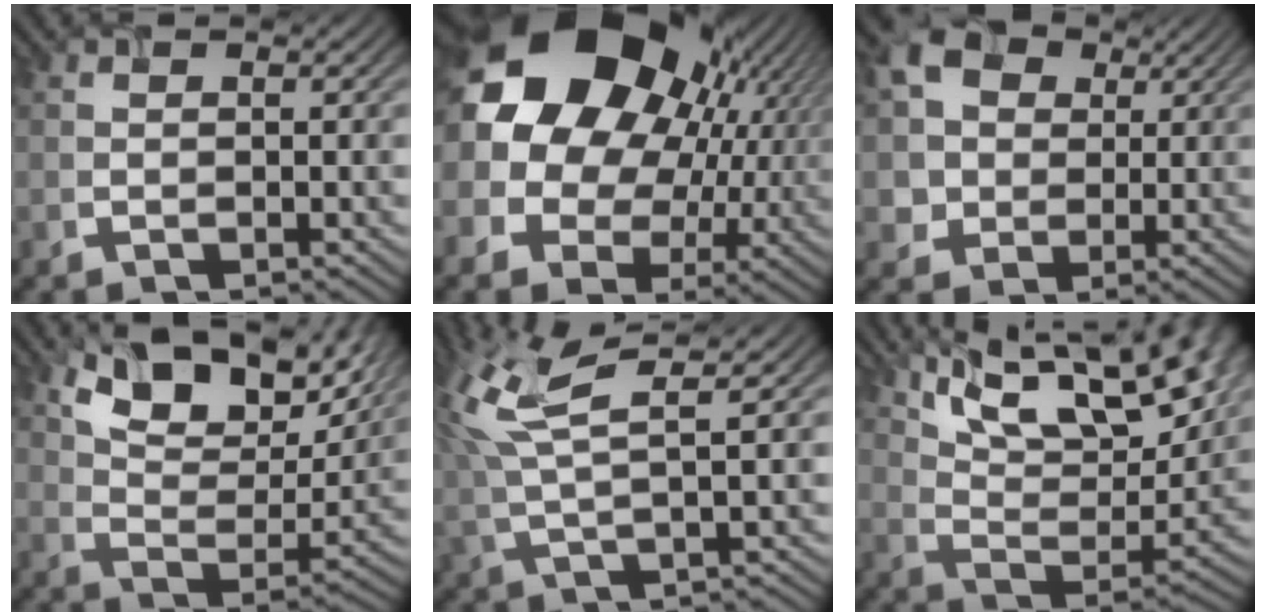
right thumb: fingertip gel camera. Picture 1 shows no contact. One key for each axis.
{"total": 21.5, "fx": 6.4, "fy": 16.7, "fz": 12.0, "tx": -0.260, "ty": 0.024, "tz": 0.128}
{"total": 7.0, "fx": 2.0, "fy": 6.1, "fz": 2.6, "tx": -0.087, "ty": 0.008, "tz": 0.028}
{"total": 12.6, "fx": 8.9, "fy": 5.3, "fz": 7.3, "tx": -0.135, "ty": -0.010, "tz": 0.154}
{"total": 7.3, "fx": 3.1, "fy": 1.8, "fz": 6.4, "tx": -0.152, "ty": 0.017, "tz": 0.068}
{"total": 18.2, "fx": 12.1, "fy": 6.7, "fz": 11.8, "tx": -0.220, "ty": 0.009, "tz": 0.192}